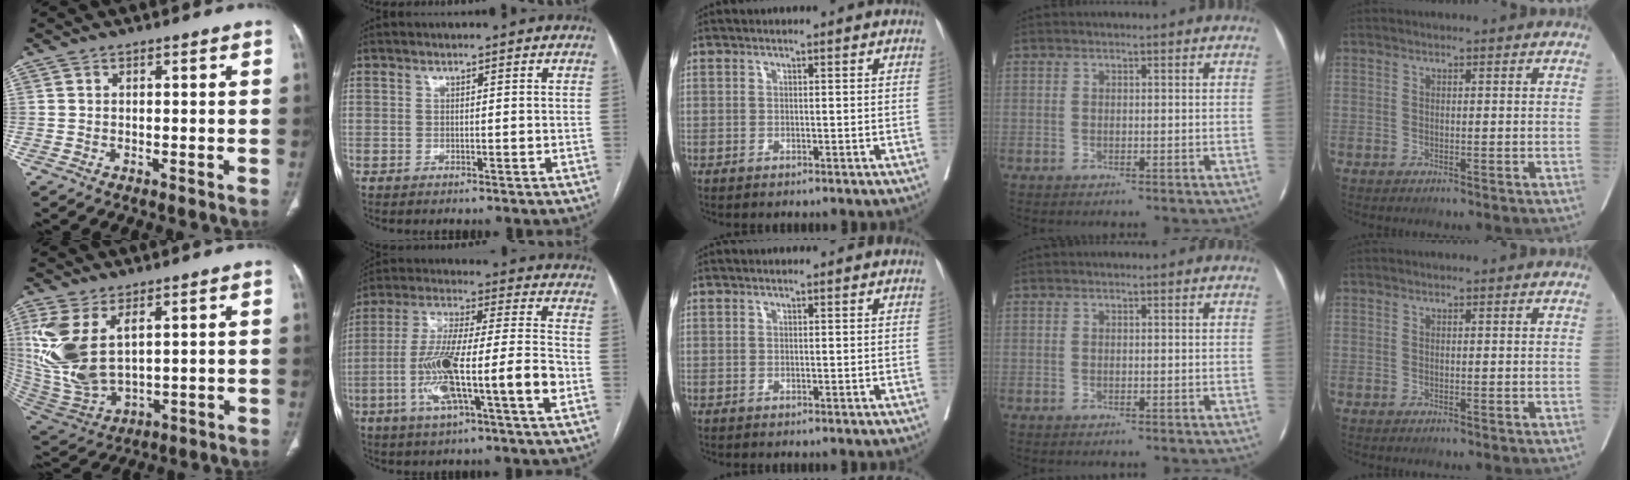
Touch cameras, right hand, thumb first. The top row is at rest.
{"thumb": {"total": 14.8, "force": [4.6, 7.8, 11.7], "torque": [-0.263, -0.015, 0.115]}, "index": {"total": 16.0, "force": [-4.9, 0.9, 15.2], "torque": [-0.284, 0.005, -0.087]}}